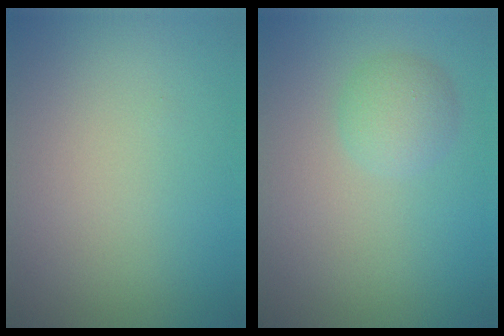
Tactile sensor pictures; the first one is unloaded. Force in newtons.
{"total": 2.3, "press": 2.3, "slide": 0.1}